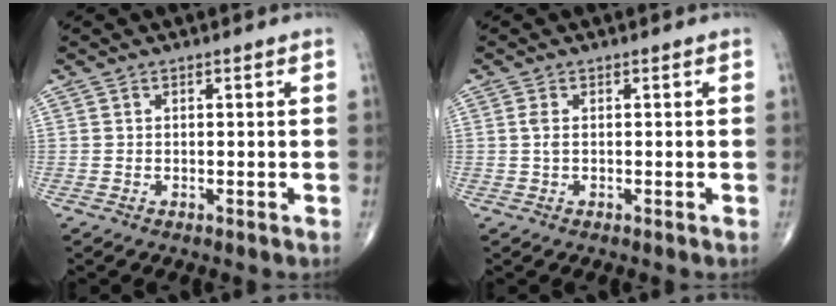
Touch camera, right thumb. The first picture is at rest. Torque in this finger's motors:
{"motor_torque": [0.25, 0.69, 0.27, 0.11, -0.05]}